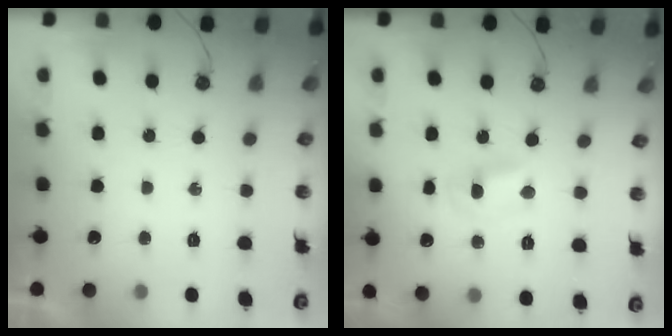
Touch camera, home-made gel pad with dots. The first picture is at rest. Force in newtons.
{"total": 2.2, "press": 2.2, "slide": 0.3}